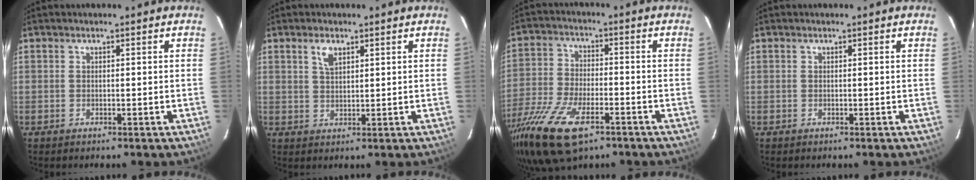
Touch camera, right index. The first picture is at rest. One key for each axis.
{"total": 3.1, "fx": 1.7, "fy": 1.5, "fz": 2.1, "tx": -0.040, "ty": 0.004, "tz": 0.034}
{"total": 19.7, "fx": -11.8, "fy": 8.3, "fz": 13.5, "tx": -0.302, "ty": -0.058, "tz": -0.215}
{"total": 0.0}